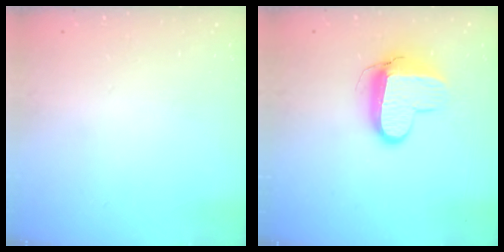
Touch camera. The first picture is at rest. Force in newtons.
{"total": 10.3, "press": 10.3, "slide": 1.2}